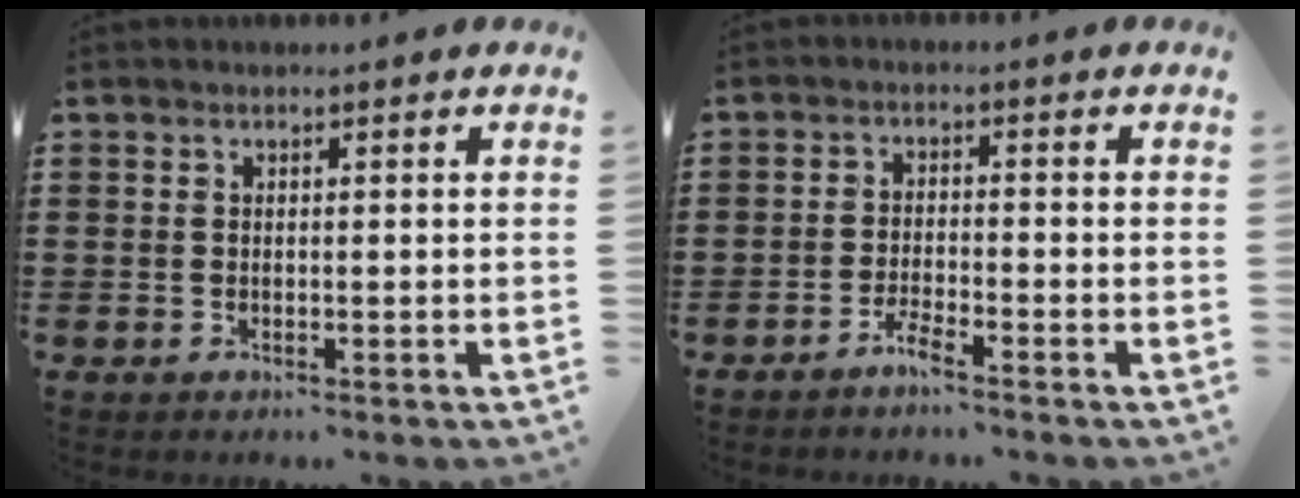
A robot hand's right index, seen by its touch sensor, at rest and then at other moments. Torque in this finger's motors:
{"motor_torque": [-1.12, 1.02, -0.02, -0.02]}